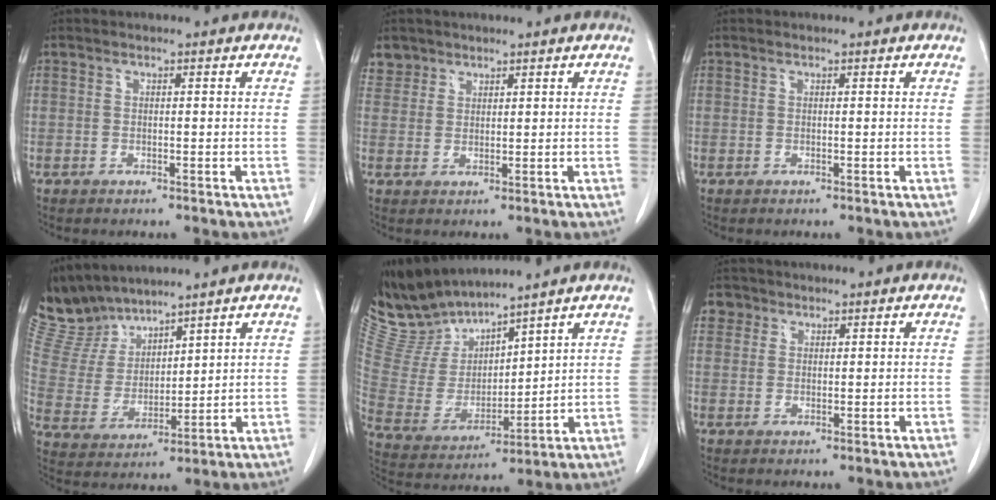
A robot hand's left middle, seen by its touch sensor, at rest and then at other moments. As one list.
[{"total": 2.7, "force": [2.2, 1.6, -0.3], "torque": [0.013, 0.007, 0.040]}, {"total": 0.0}, {"total": 9.2, "force": [9.0, 1.9, 0.7], "torque": [-0.038, 0.012, 0.203]}, {"total": 10.2, "force": [10.1, 1.3, 1.0], "torque": [-0.049, 0.001, 0.227]}, {"total": 2.4, "force": [1.4, 2.0, 0.1], "torque": [0.009, 0.009, 0.019]}]